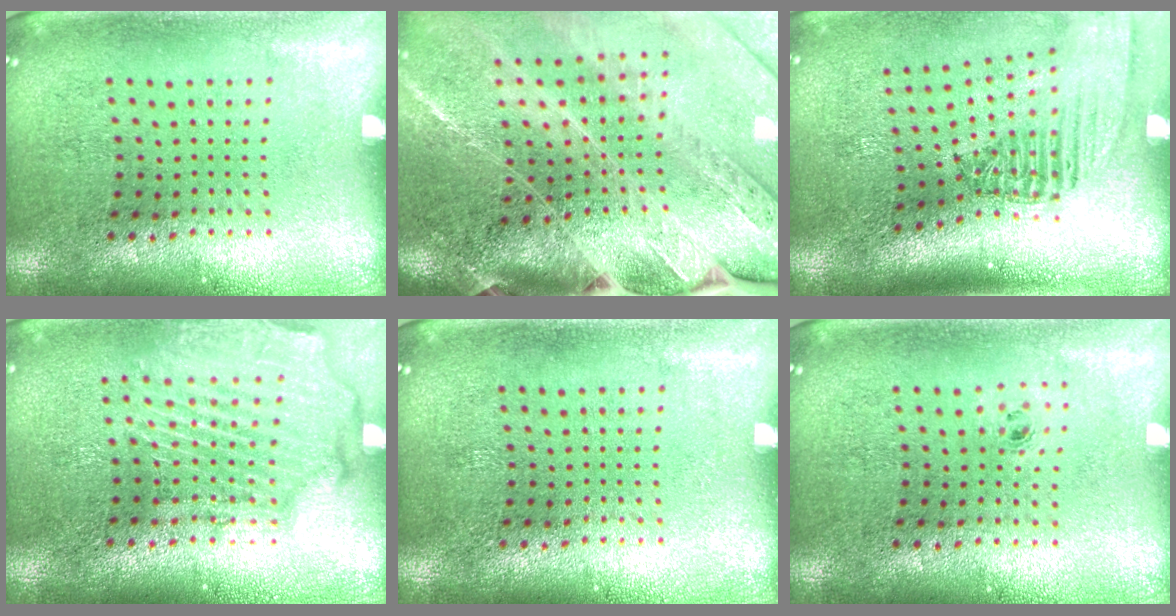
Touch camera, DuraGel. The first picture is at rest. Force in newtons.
{"total": 3.9, "press": 3.2, "slide": 2.2}
{"total": 2.4, "press": 1.8, "slide": 1.7}
{"total": 2.5, "press": 2.2, "slide": 1.1}
{"total": 0.0}
{"total": 0.5, "press": 0.3, "slide": 0.4}